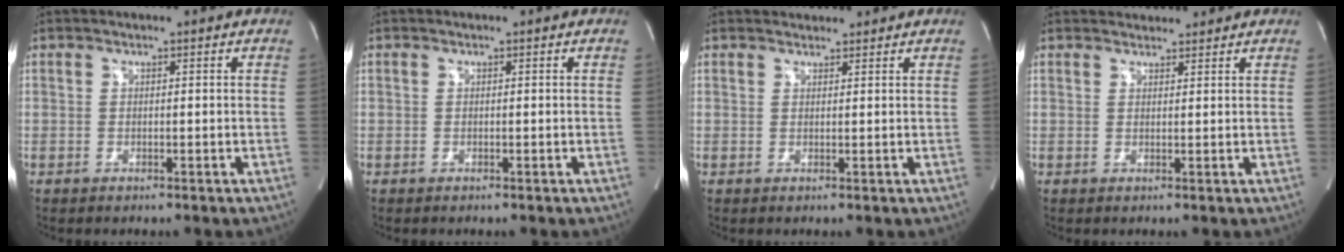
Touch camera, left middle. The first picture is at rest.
{"total": 0.0}
{"total": 3.3, "force": [3.1, 0.9, 0.4], "torque": [-0.006, 0.027, 0.049]}
{"total": 4.3, "force": [4.1, 1.2, 0.6], "torque": [-0.009, 0.027, 0.063]}